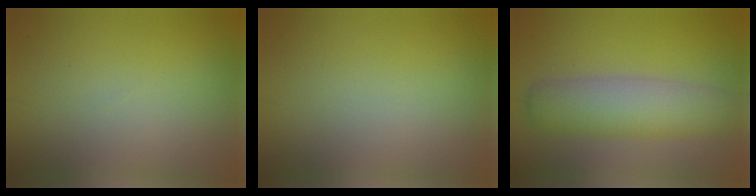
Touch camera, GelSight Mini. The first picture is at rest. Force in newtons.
{"total": 0.0}
{"total": 6.1, "press": 6.1, "slide": 0.3}